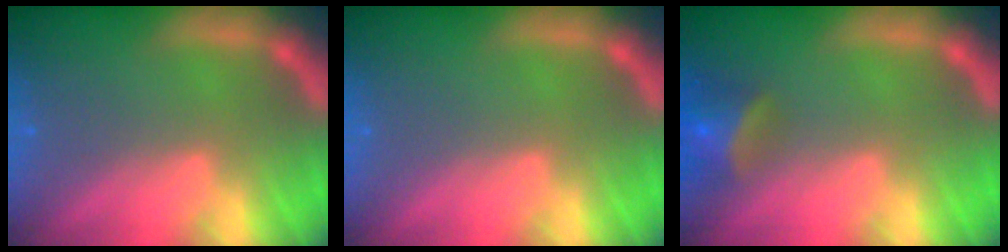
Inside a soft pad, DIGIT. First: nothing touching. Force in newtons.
{"total": 0.0}
{"total": 4.5}